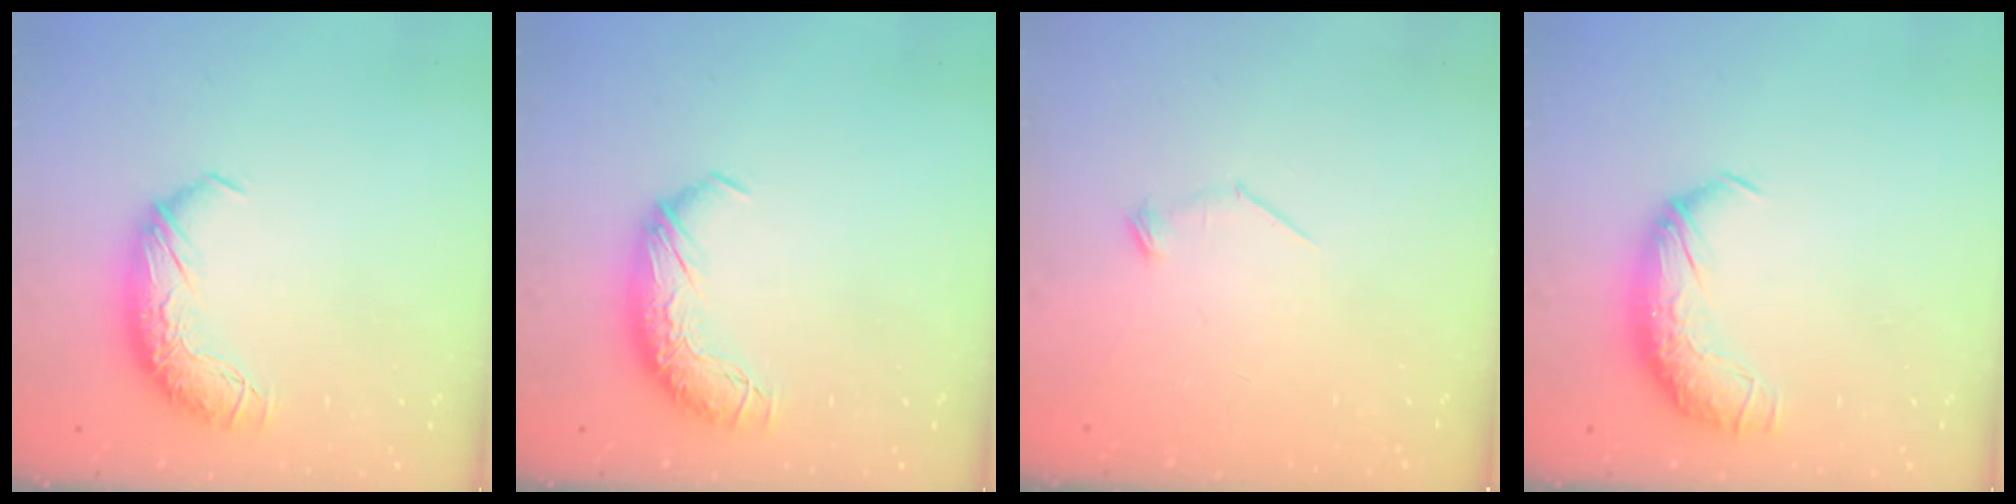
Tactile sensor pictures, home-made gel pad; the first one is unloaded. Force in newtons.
{"total": 0.0}
{"total": 7.5, "press": 7.5, "slide": 0.7}
{"total": 1.5, "press": 0.2, "slide": 1.5}